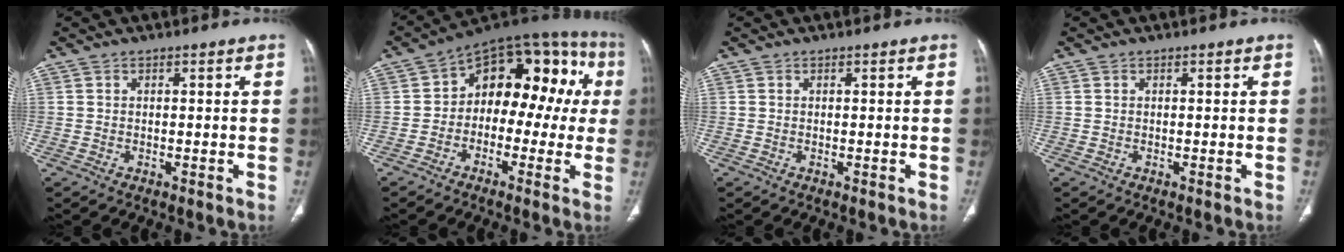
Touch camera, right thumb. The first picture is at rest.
{"total": 17.6, "force": [0.7, 11.1, 13.6], "torque": [-0.121, 0.059, -0.006]}
{"total": 0.0}
{"total": 0.0}